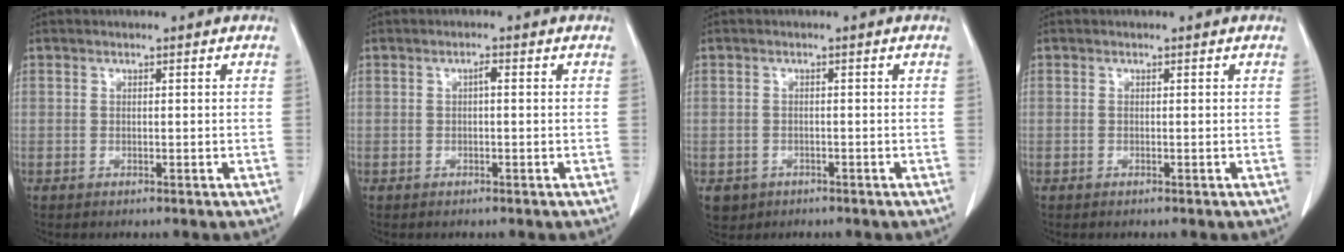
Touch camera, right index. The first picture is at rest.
{"total": 1.0, "force": [0.0, 0.2, 0.9], "torque": [-0.017, 0.003, 0.001]}
{"total": 2.9, "force": [-1.4, 2.5, 0.4], "torque": [-0.006, 0.004, -0.016]}
{"total": 0.0}